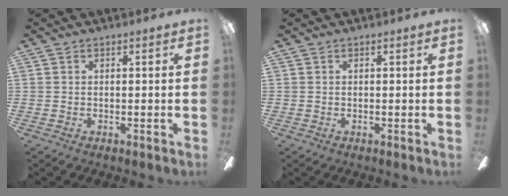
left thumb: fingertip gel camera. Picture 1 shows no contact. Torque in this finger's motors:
{"motor_torque": [0.06, 0.03, 0.15, -0.14, 0.00]}